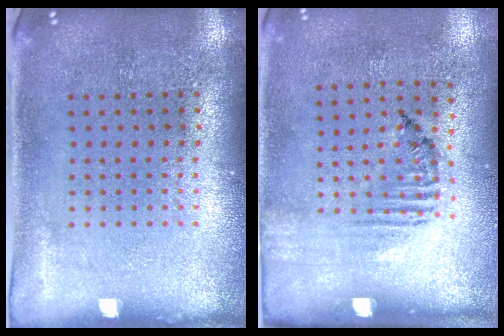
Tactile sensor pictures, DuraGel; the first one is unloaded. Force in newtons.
{"total": 1.6, "press": 1.1, "slide": 1.2}